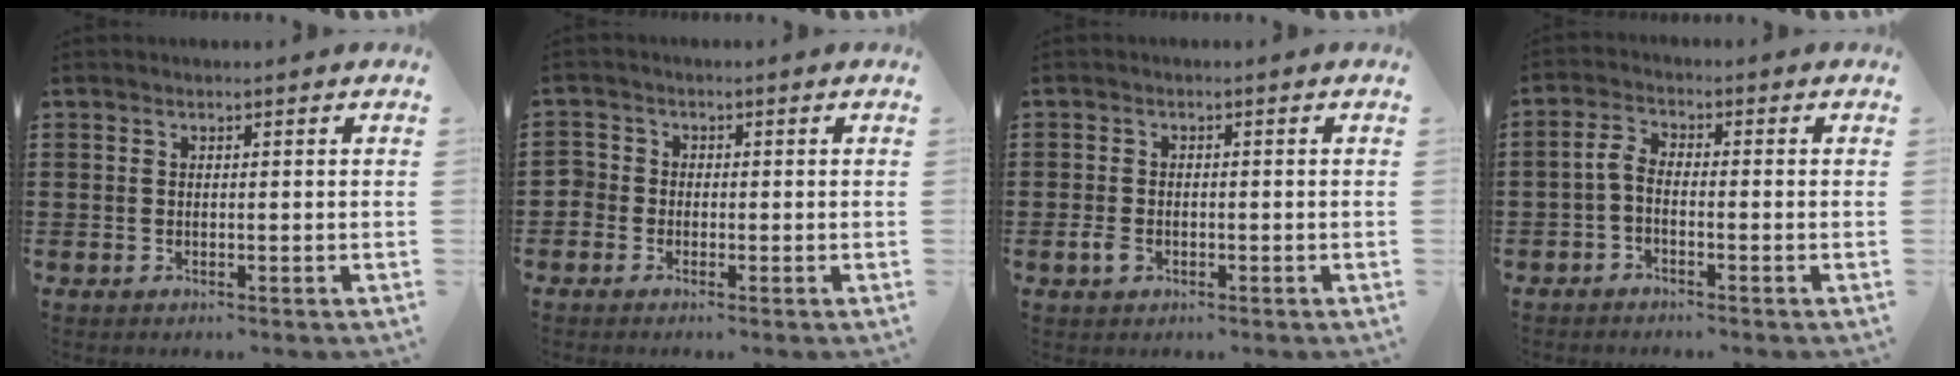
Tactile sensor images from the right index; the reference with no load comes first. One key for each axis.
{"total": 2.0, "fx": -0.9, "fy": 1.7, "fz": 0.2, "tx": -0.012, "ty": 0.006, "tz": -0.023}
{"total": 2.0, "fx": -0.9, "fy": 1.3, "fz": 1.2, "tx": -0.031, "ty": -0.002, "tz": -0.019}
{"total": 2.6, "fx": -1.2, "fy": 1.0, "fz": 2.1, "tx": -0.055, "ty": 0.002, "tz": -0.030}